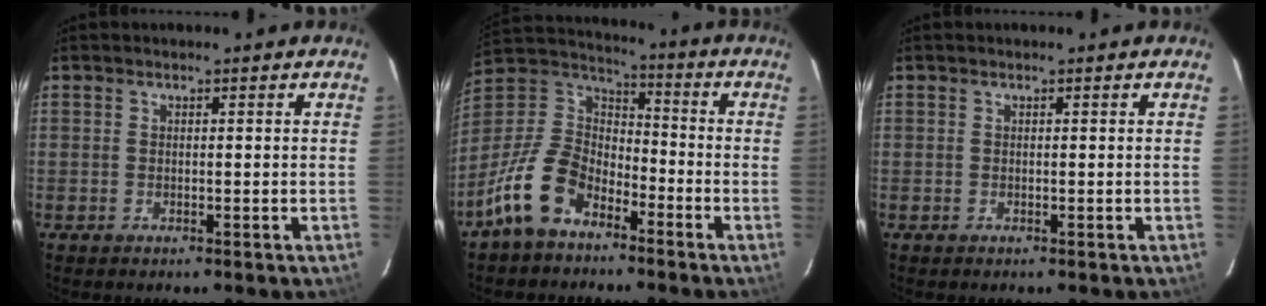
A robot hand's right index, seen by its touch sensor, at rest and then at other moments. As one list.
[{"total": 14.6, "force": [-8.9, 8.6, 7.7], "torque": [-0.173, 0.020, -0.169]}, {"total": 0.0}]